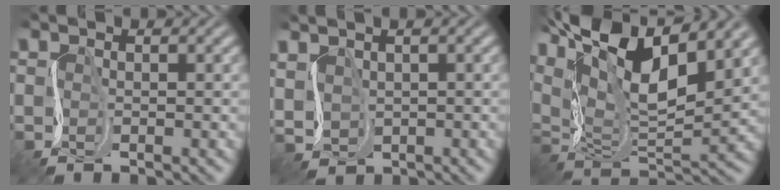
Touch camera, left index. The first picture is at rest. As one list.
[{"total": 2.8, "force": [0.8, 1.9, 1.9], "torque": [-0.056, 0.000, 0.020]}, {"total": 14.9, "force": [8.1, 5.4, 11.3], "torque": [-0.219, 0.038, 0.129]}]